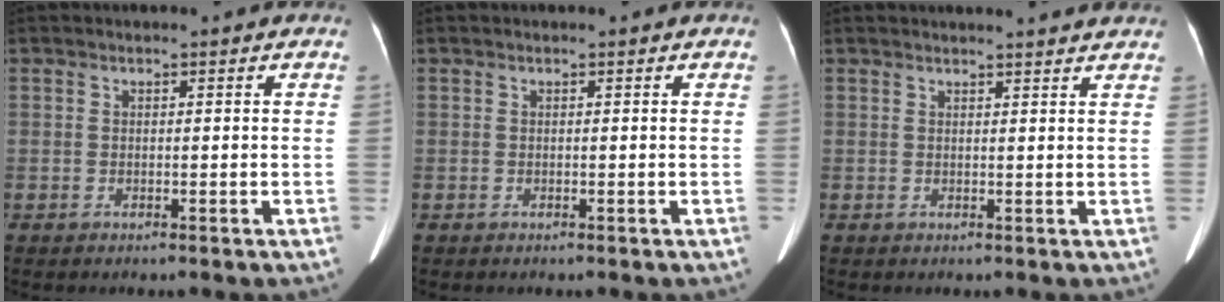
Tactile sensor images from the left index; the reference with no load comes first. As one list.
[{"total": 0.0}, {"total": 6.4, "force": [6.1, -0.1, 1.8], "torque": [-0.020, 0.014, 0.057]}]